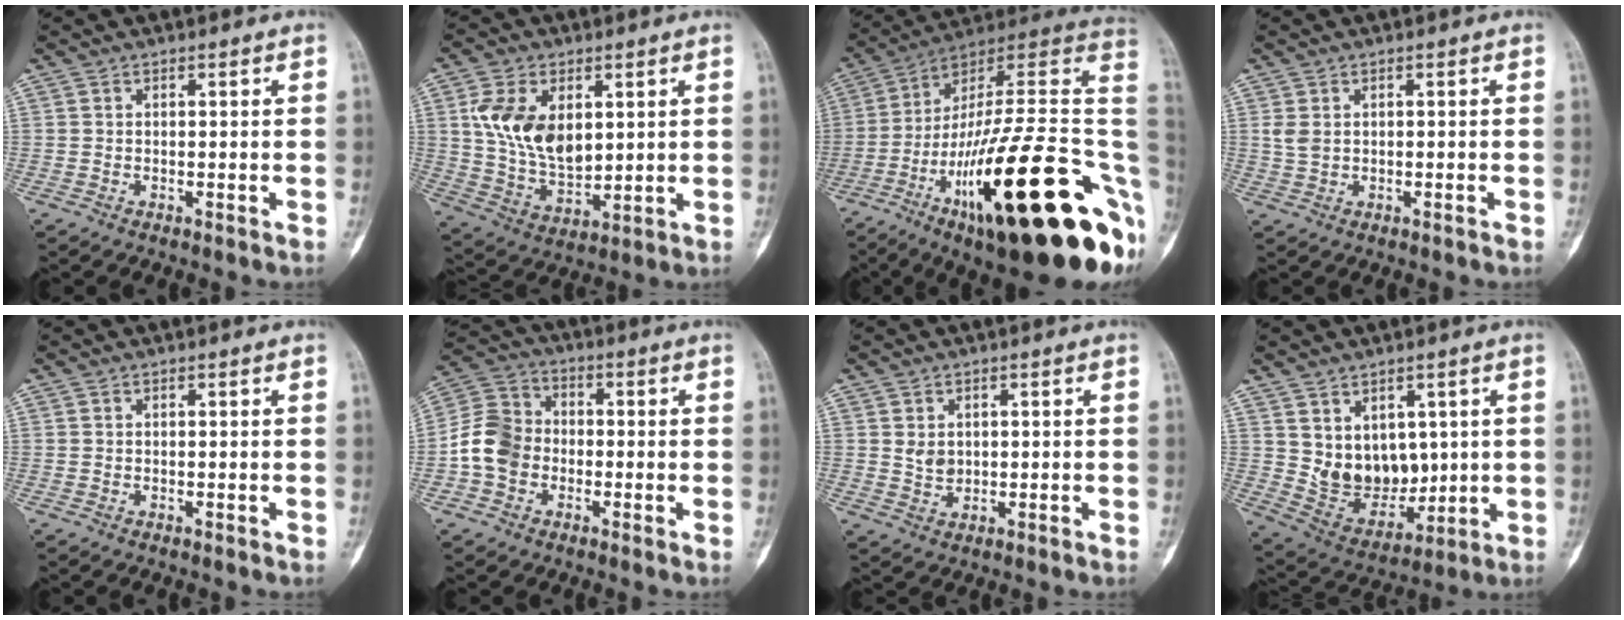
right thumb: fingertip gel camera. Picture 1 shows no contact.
{"total": 13.8, "force": [3.7, 8.5, 10.2], "torque": [-0.170, -0.017, 0.080]}
{"total": 36.6, "force": [-10.0, 9.2, 33.9], "torque": [-0.426, 0.066, -0.158]}
{"total": 2.2, "force": [0.2, 1.5, 1.6], "torque": [-0.035, 0.005, 0.011]}
{"total": 0.0}
{"total": 9.6, "force": [-2.0, 8.1, 4.9], "torque": [-0.079, 0.032, -0.050]}
{"total": 2.7, "force": [0.5, 2.2, 1.6], "torque": [-0.018, -0.005, 0.014]}
{"total": 10.9, "force": [2.1, 8.3, 6.8], "torque": [-0.063, -0.029, 0.066]}